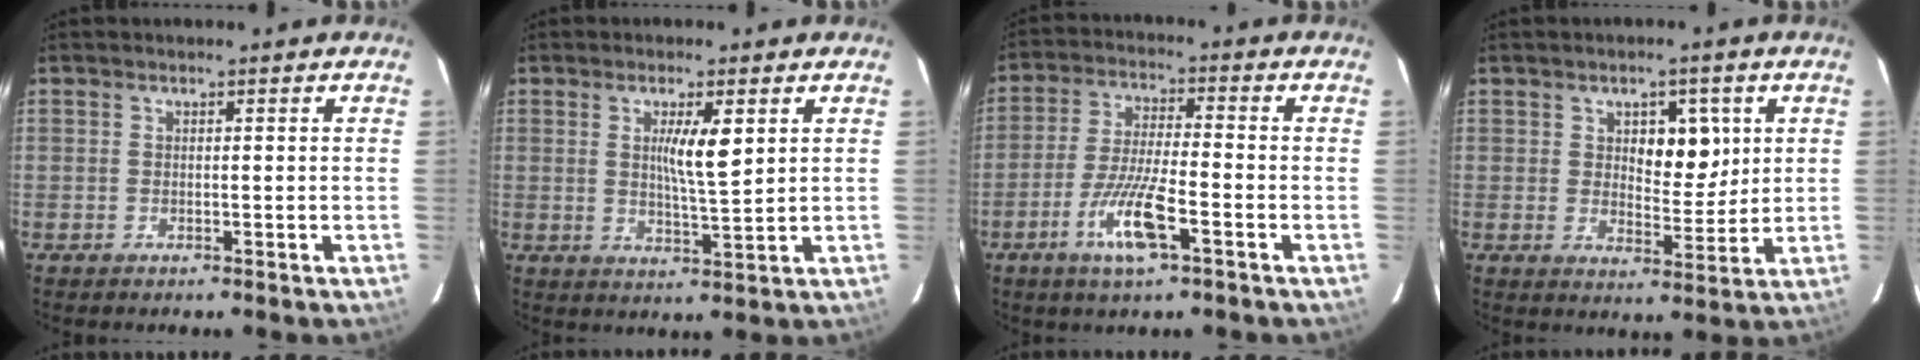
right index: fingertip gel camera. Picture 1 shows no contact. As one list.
[{"total": 6.1, "force": [1.8, 0.8, 5.8], "torque": [-0.101, -0.003, 0.032]}, {"total": 10.0, "force": [-4.6, 1.5, 8.7], "torque": [-0.174, -0.012, -0.084]}, {"total": 7.2, "force": [2.3, 3.7, 5.7], "torque": [-0.082, 0.009, 0.041]}]